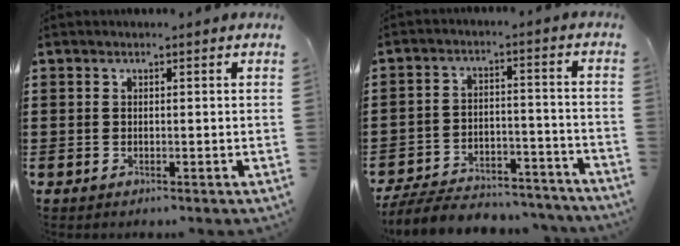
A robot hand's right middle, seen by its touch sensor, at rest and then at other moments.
{"total": 7.3, "force": [-6.9, 1.3, 1.8], "torque": [-0.037, 0.012, -0.135]}